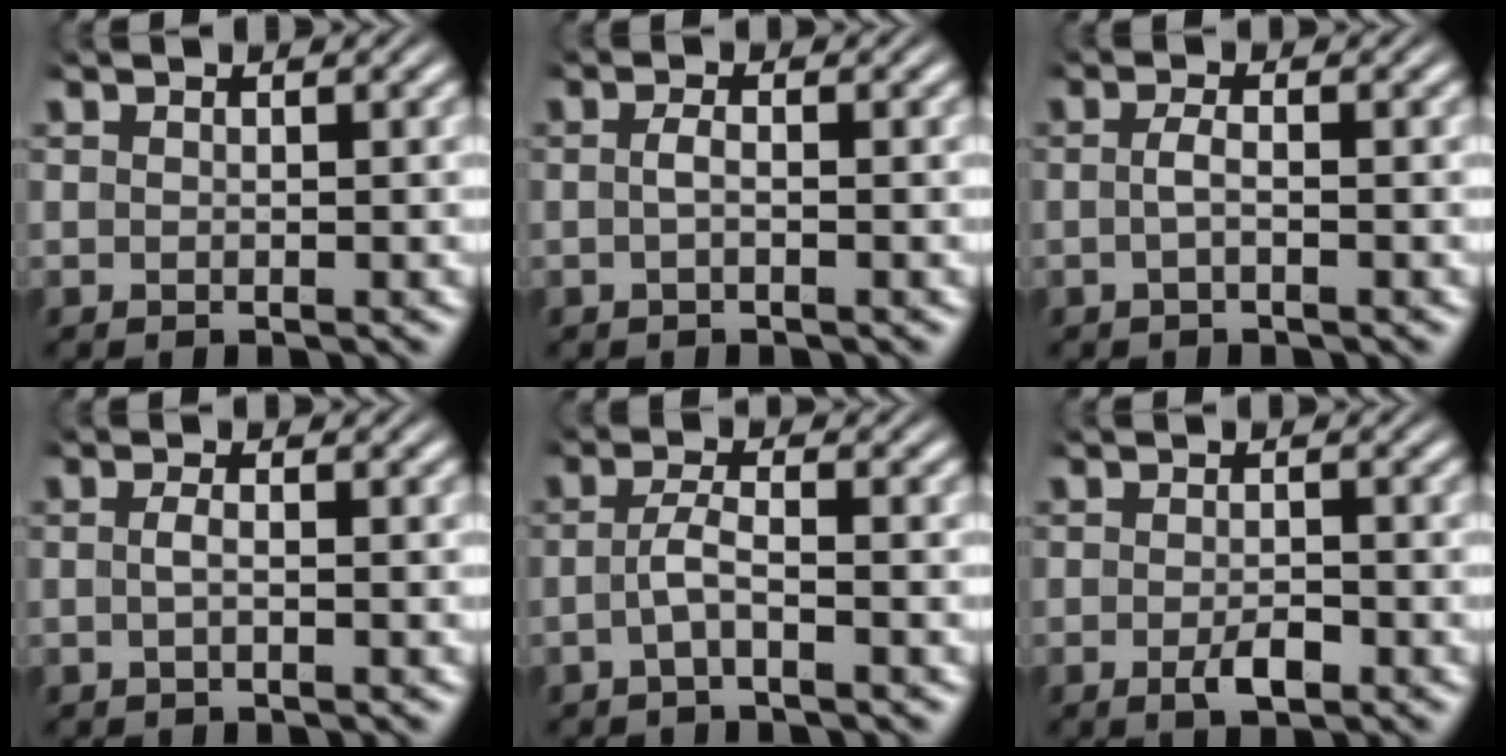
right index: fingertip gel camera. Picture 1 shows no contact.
{"total": 1.1, "force": [-0.6, -0.1, 0.9], "torque": [-0.025, -0.007, -0.007]}
{"total": 1.4, "force": [-0.7, -0.1, 1.2], "torque": [-0.031, -0.006, -0.010]}
{"total": 1.1, "force": [-0.5, -0.2, 0.9], "torque": [-0.026, -0.007, -0.006]}
{"total": 2.2, "force": [-1.4, 0.1, 1.7], "torque": [-0.040, -0.004, -0.023]}
{"total": 2.3, "force": [-1.2, 1.0, 1.7], "torque": [-0.030, -0.004, -0.024]}